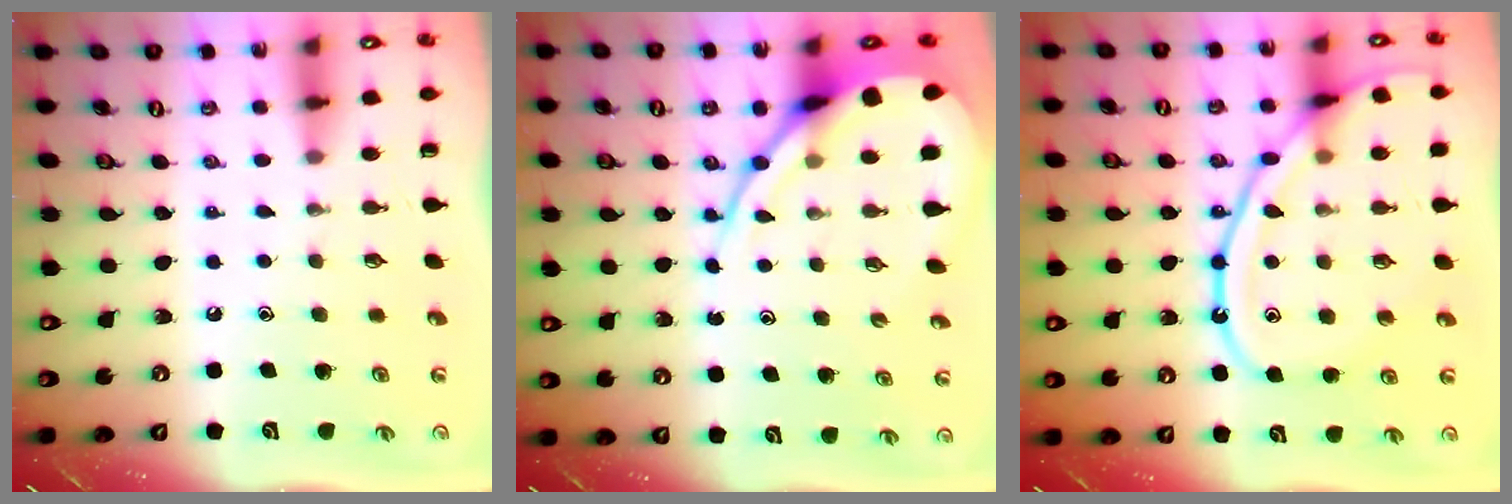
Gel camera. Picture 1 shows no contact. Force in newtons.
{"total": 11.3, "press": 11.3, "slide": 1.0}
{"total": 16.0, "press": 15.9, "slide": 1.4}